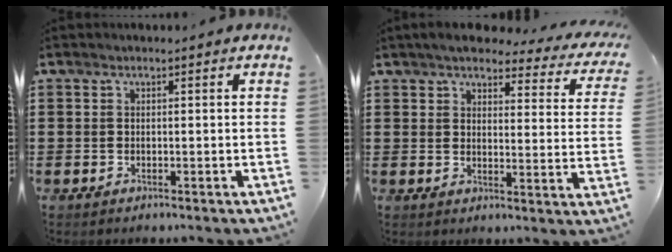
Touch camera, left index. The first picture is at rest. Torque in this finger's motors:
{"motor_torque": [1.86, -0.28, 0.79, 0.11]}